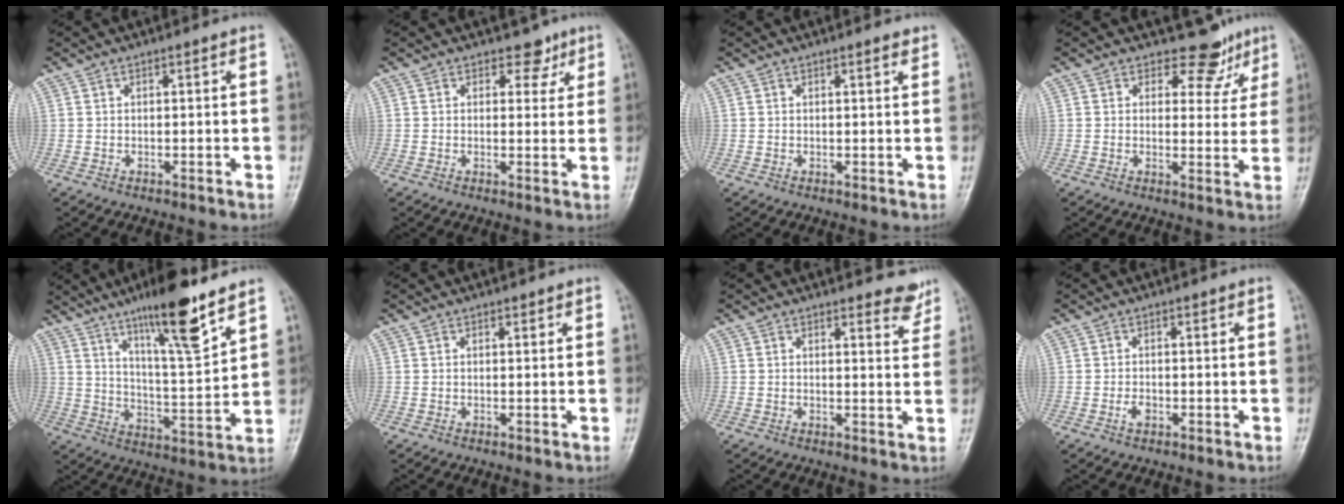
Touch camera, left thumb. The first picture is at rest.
{"total": 3.5, "force": [2.2, 2.4, 1.1], "torque": [0.013, -0.010, 0.026]}
{"total": 1.1, "force": [0.8, 0.3, 0.7], "torque": [-0.009, -0.004, 0.010]}
{"total": 5.8, "force": [4.5, 3.6, 0.6], "torque": [0.024, -0.033, 0.047]}
{"total": 15.5, "force": [10.2, 2.4, 11.4], "torque": [-0.177, -0.060, 0.175]}
{"total": 0.6, "force": [0.4, 0.3, 0.3], "torque": [-0.001, -0.002, 0.004]}
{"total": 4.0, "force": [3.6, 1.4, 1.2], "torque": [0.007, -0.029, 0.031]}
{"total": 1.7, "force": [-0.7, 1.0, 1.1], "torque": [-0.020, 0.003, -0.014]}